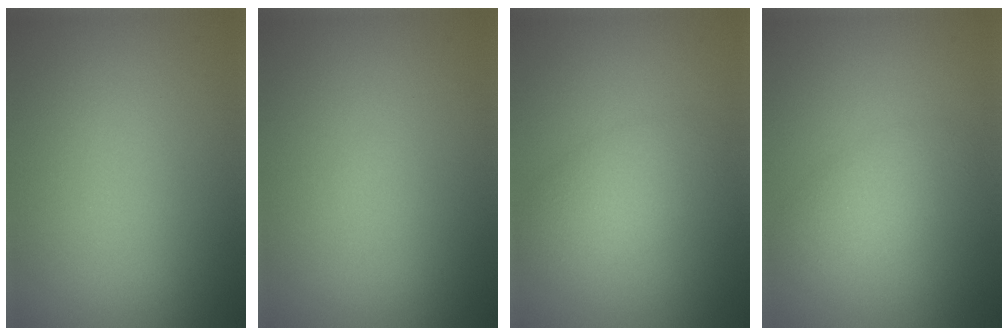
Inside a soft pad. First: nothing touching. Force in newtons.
{"total": 0.0}
{"total": 3.0, "press": 3.0, "slide": 0.2}
{"total": 2.7, "press": 2.7, "slide": 0.3}